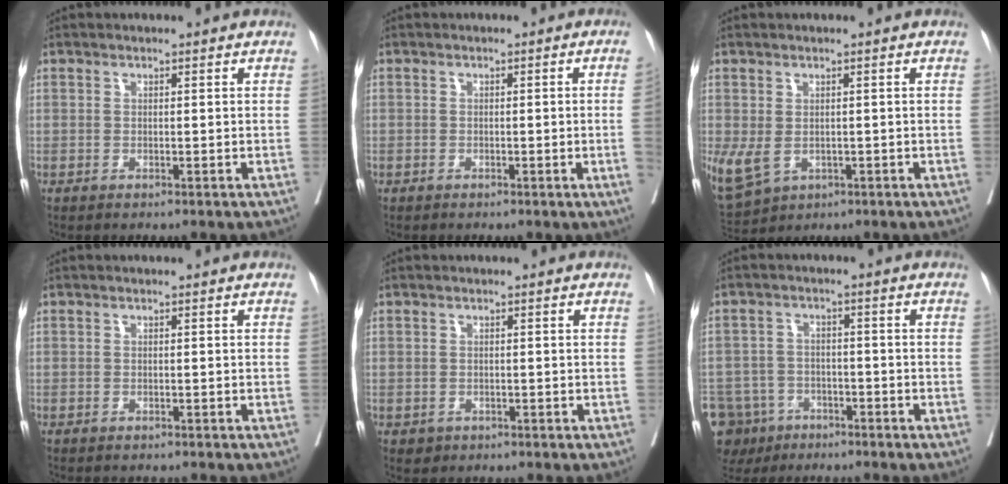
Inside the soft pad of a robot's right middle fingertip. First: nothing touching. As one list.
[{"total": 1.9, "force": [-0.4, -0.3, 1.8], "torque": [-0.023, 0.001, -0.008]}, {"total": 7.7, "force": [-1.8, 5.7, 4.8], "torque": [-0.125, -0.009, -0.016]}, {"total": 2.2, "force": [-2.0, 0.6, 0.7], "torque": [-0.014, -0.004, -0.024]}, {"total": 1.2, "force": [-0.6, 1.0, 0.2], "torque": [-0.003, 0.003, -0.005]}, {"total": 11.9, "force": [-7.2, 9.0, 3.1], "torque": [-0.093, 0.001, -0.111]}]